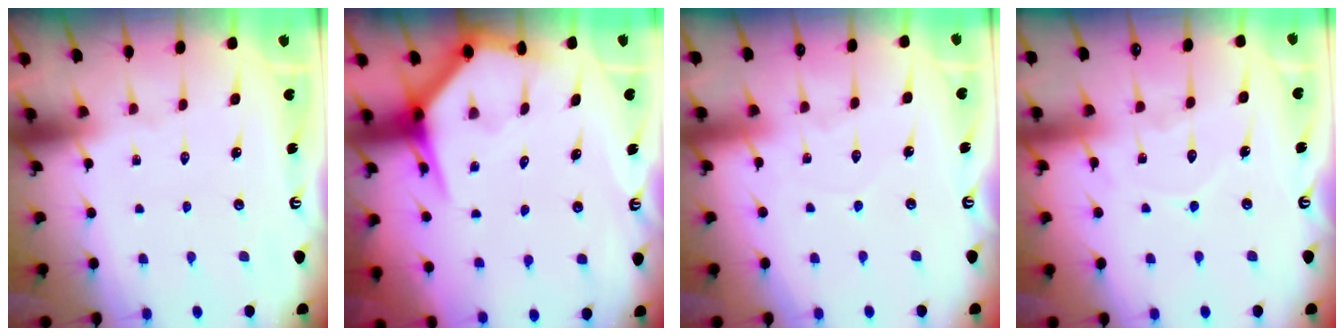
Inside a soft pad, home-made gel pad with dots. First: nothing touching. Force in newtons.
{"total": 4.1, "press": 4.1, "slide": 0.6}
{"total": 4.1, "press": 4.0, "slide": 0.3}
{"total": 6.5, "press": 6.4, "slide": 0.7}